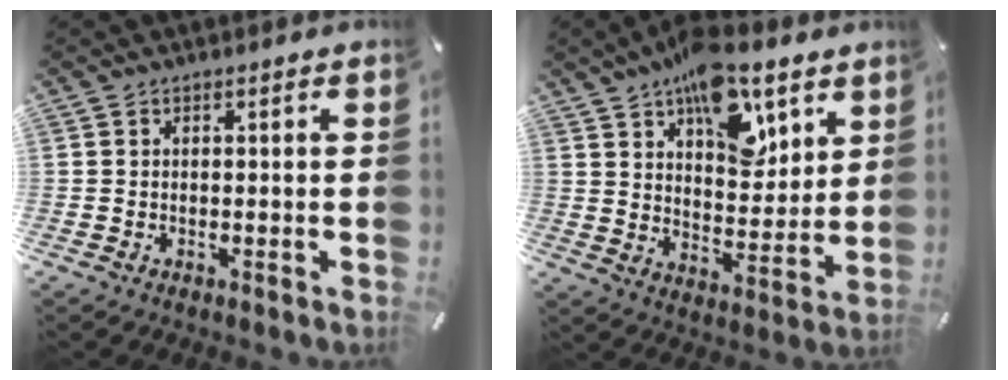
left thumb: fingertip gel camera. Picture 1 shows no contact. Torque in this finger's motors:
{"motor_torque": [2.56, 2.45, 1.41, -1.36, 0.52]}